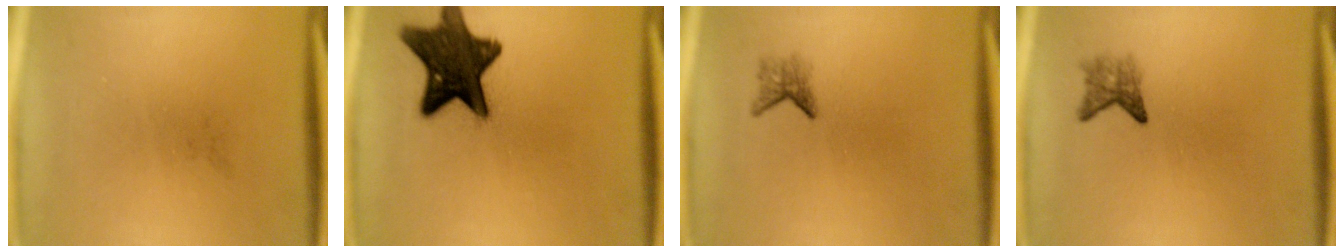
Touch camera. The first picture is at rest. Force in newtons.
{"total": 14.2}
{"total": 1.6}
{"total": 2.3}